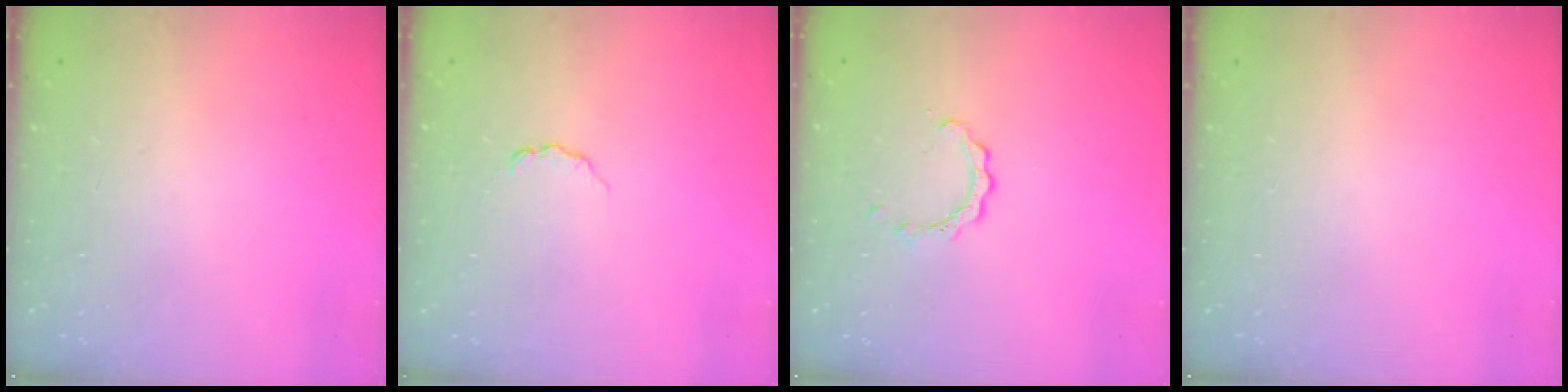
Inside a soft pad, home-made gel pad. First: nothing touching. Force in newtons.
{"total": 3.8, "press": 3.8, "slide": 0.4}
{"total": 2.0, "press": 2.0, "slide": 0.2}
{"total": 0.0}